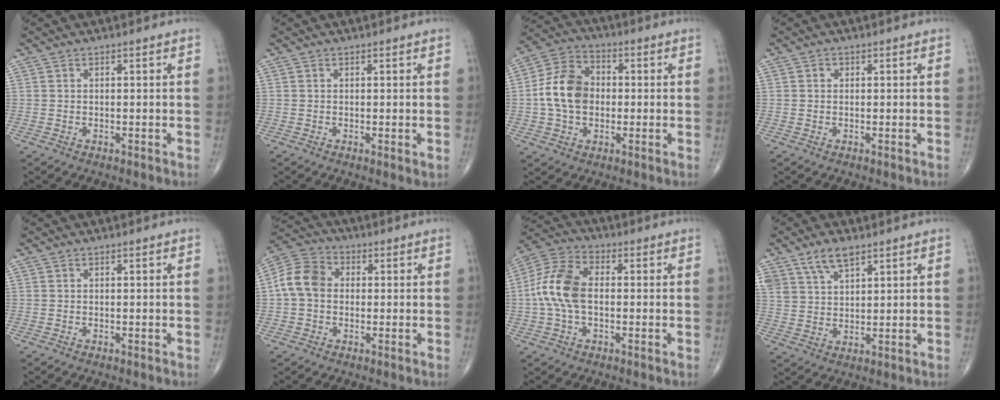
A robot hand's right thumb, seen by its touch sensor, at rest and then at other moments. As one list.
[{"total": 0.9, "force": [0.0, 0.2, 0.9], "torque": [-0.015, -0.005, -0.001]}, {"total": 11.3, "force": [-0.4, 8.4, 7.6], "torque": [-0.127, 0.026, -0.016]}, {"total": 0.7, "force": [0.1, 0.7, 0.2], "torque": [0.002, 0.001, 0.001]}, {"total": 0.0}, {"total": 8.4, "force": [0.1, 6.6, 5.1], "torque": [-0.093, 0.026, -0.010]}, {"total": 11.2, "force": [-0.4, 6.7, 9.0], "torque": [-0.194, 0.029, -0.014]}, {"total": 6.5, "force": [4.3, 3.0, 3.8], "torque": [-0.061, -0.018, 0.088]}]